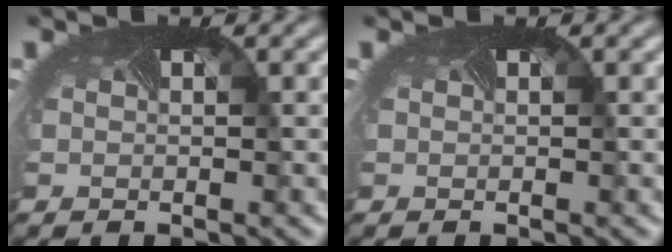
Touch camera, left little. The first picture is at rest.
{"total": 0.0}